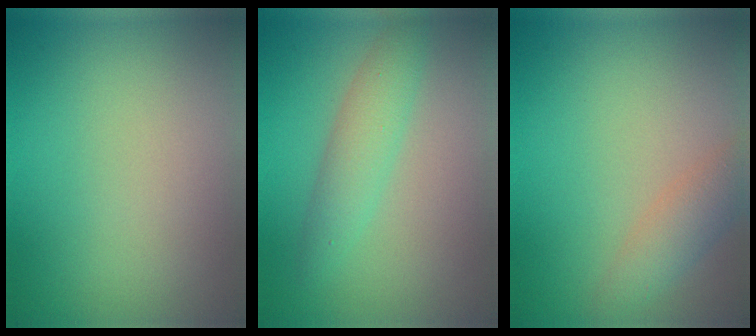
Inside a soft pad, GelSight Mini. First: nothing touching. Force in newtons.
{"total": 2.9, "press": 2.9, "slide": 0.1}
{"total": 2.5, "press": 2.5, "slide": 0.1}